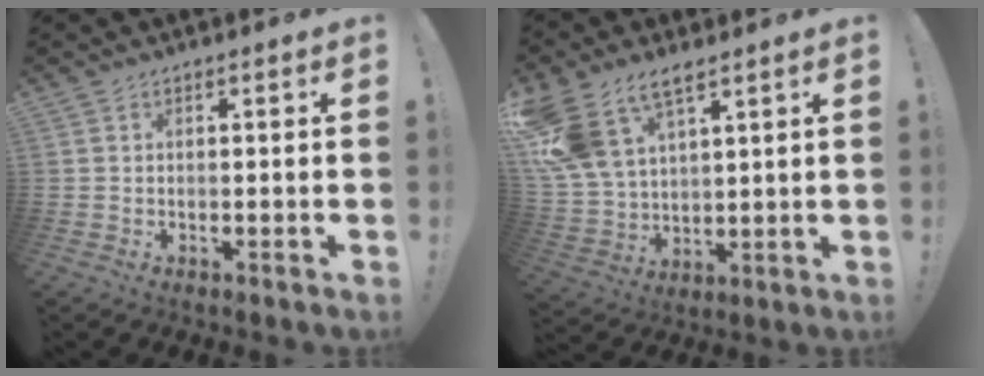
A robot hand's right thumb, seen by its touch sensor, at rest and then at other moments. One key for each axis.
{"total": 14.3, "fx": 8.9, "fy": 8.0, "fz": 7.8, "tx": -0.183, "ty": -0.045, "tz": 0.172}